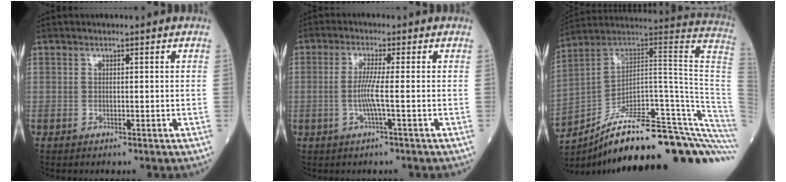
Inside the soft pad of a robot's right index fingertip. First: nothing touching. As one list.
[{"total": 3.6, "force": [-0.6, -0.6, 3.5], "torque": [-0.077, -0.003, -0.010]}, {"total": 30.9, "force": [-22.5, 4.3, 20.8], "torque": [-0.178, 0.026, -0.314]}]